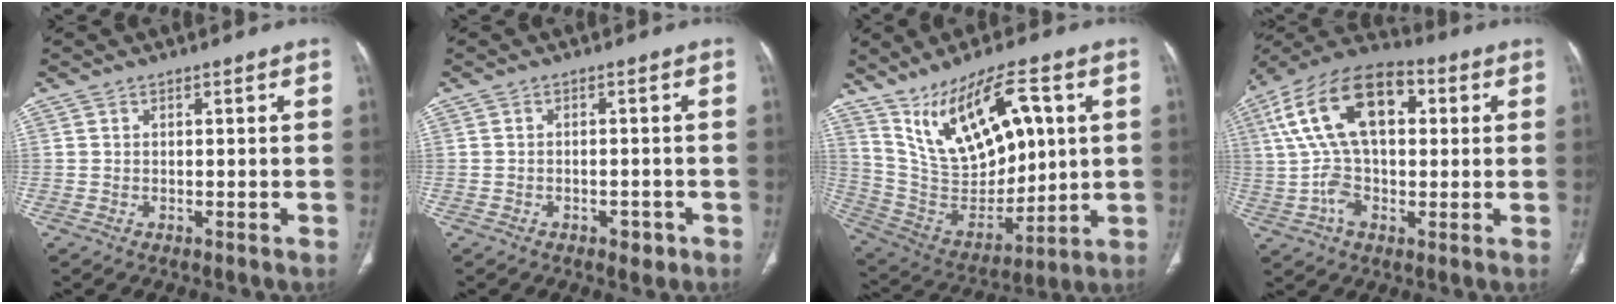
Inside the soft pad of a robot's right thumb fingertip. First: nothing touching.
{"total": 2.3, "force": [-1.3, 1.4, 1.3], "torque": [-0.012, 0.007, -0.012]}
{"total": 20.4, "force": [7.5, 9.9, 16.2], "torque": [-0.250, -0.018, 0.157]}
{"total": 19.8, "force": [4.7, 11.3, 15.6], "torque": [-0.272, 0.022, 0.071]}